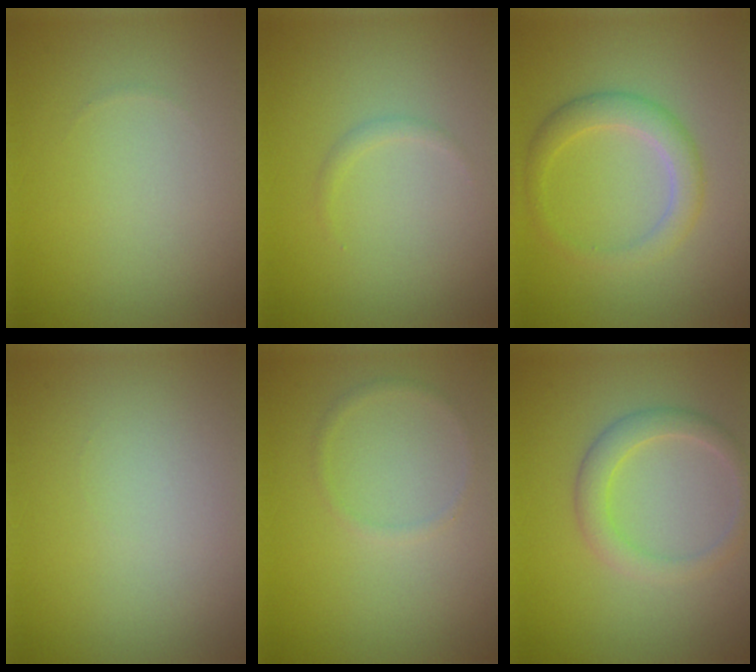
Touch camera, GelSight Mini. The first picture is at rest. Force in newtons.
{"total": 0.6, "press": 0.6, "slide": 0.1}
{"total": 2.8, "press": 2.8, "slide": 0.1}
{"total": 0.0}
{"total": 0.8, "press": 0.8, "slide": 0.1}
{"total": 2.6, "press": 2.6, "slide": 0.3}